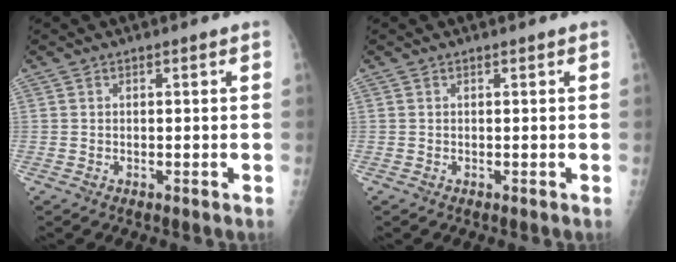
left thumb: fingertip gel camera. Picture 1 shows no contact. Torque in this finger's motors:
{"motor_torque": [0.00, 0.00, 0.00, 0.00, 0.00]}